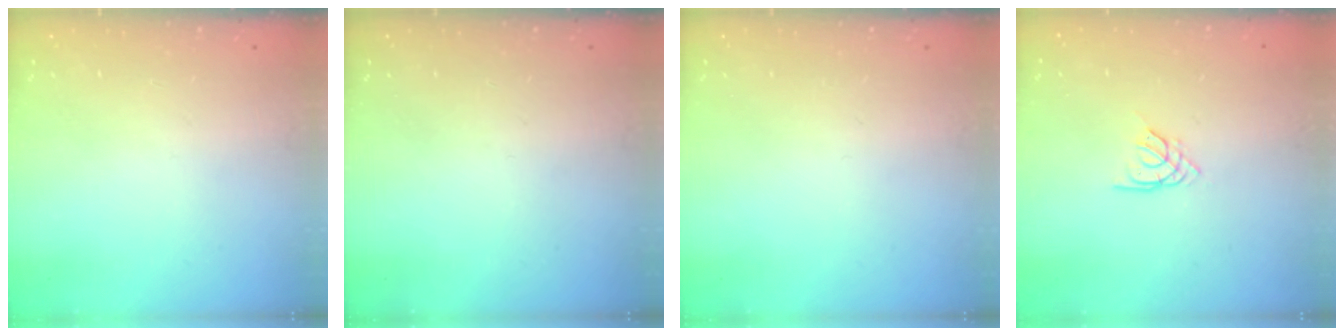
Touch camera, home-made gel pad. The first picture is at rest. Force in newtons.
{"total": 0.0}
{"total": 0.0}
{"total": 2.3, "press": 2.3, "slide": 0.5}